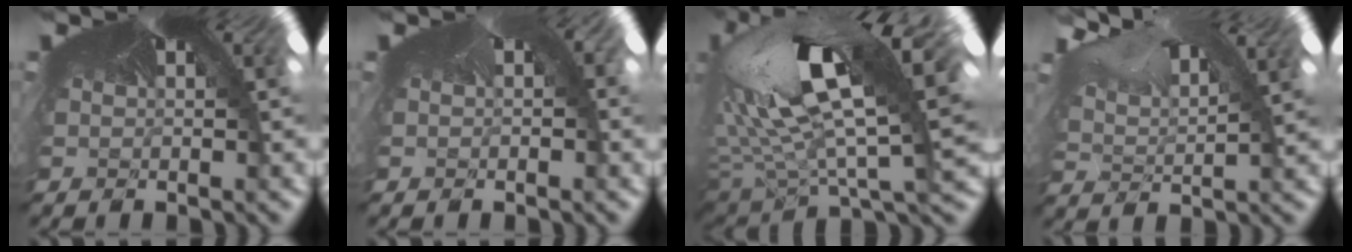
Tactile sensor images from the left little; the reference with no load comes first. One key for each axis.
{"total": 1.1, "fx": -0.2, "fy": 0.9, "fz": 0.6, "tx": -0.015, "ty": 0.002, "tz": -0.003}
{"total": 2.9, "fx": -2.5, "fy": 1.1, "fz": 1.0, "tx": -0.094, "ty": -0.054, "tz": -0.025}
{"total": 1.9, "fx": 1.0, "fy": 0.7, "fz": 1.4, "tx": -0.063, "ty": 0.007, "tz": 0.030}